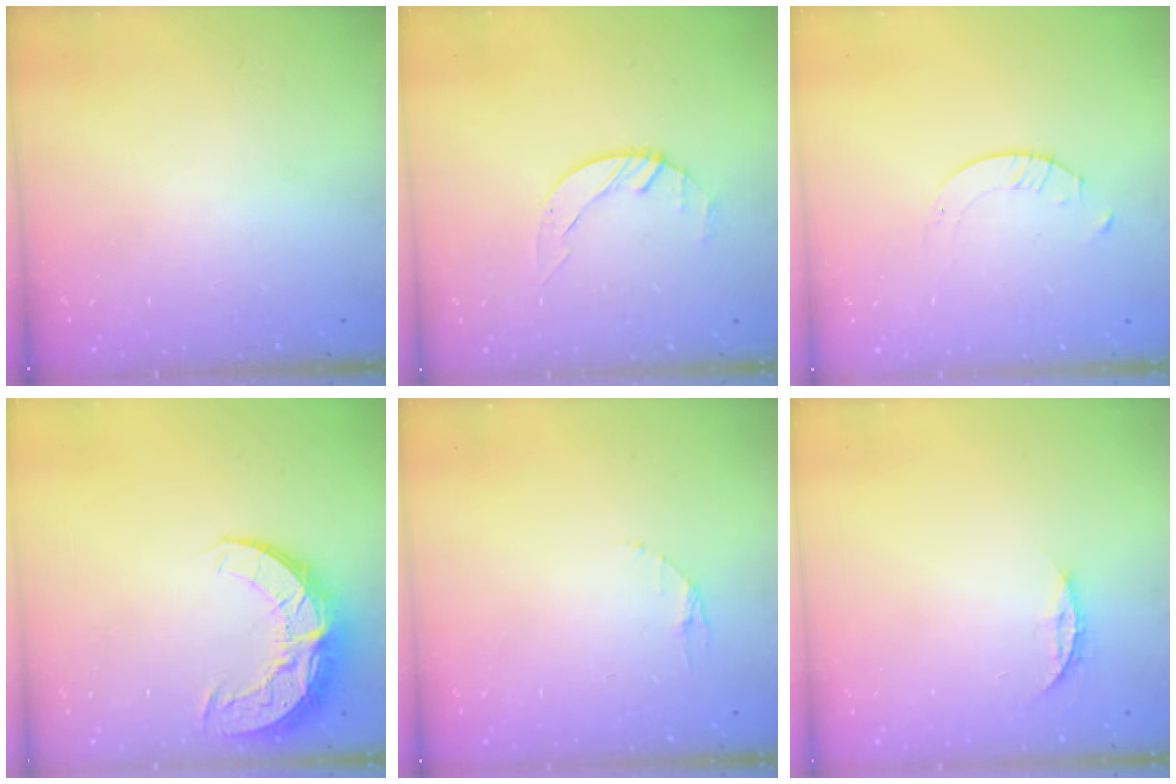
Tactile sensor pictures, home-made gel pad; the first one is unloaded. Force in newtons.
{"total": 1.4, "press": 1.4, "slide": 0.2}
{"total": 1.6, "press": 1.6, "slide": 0.2}
{"total": 11.0, "press": 10.9, "slide": 0.8}
{"total": 3.5, "press": 3.4, "slide": 0.4}
{"total": 3.8, "press": 3.8, "slide": 0.3}